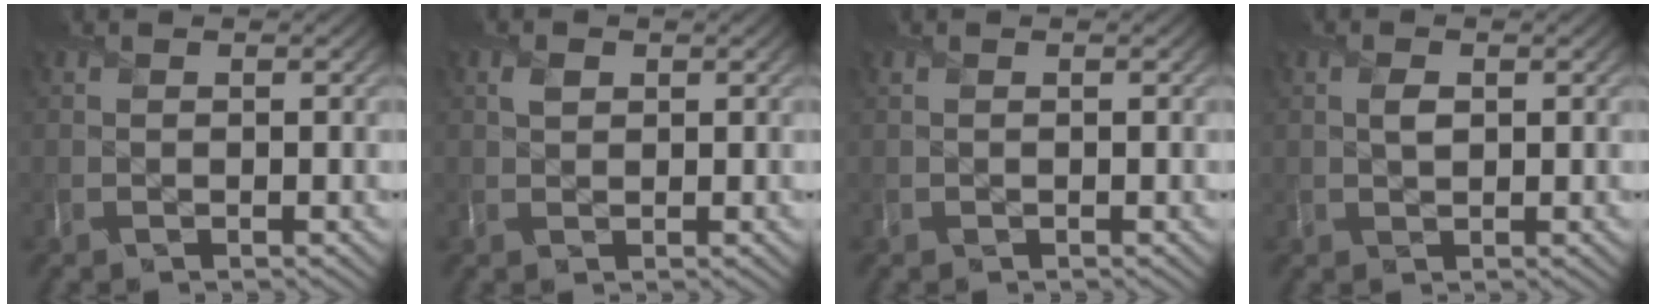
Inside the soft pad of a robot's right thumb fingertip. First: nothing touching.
{"total": 1.2, "force": [0.6, 1.0, 0.4], "torque": [-0.008, -0.002, 0.011]}
{"total": 0.0}
{"total": 1.2, "force": [0.2, 0.9, 0.8], "torque": [-0.017, -0.005, 0.006]}